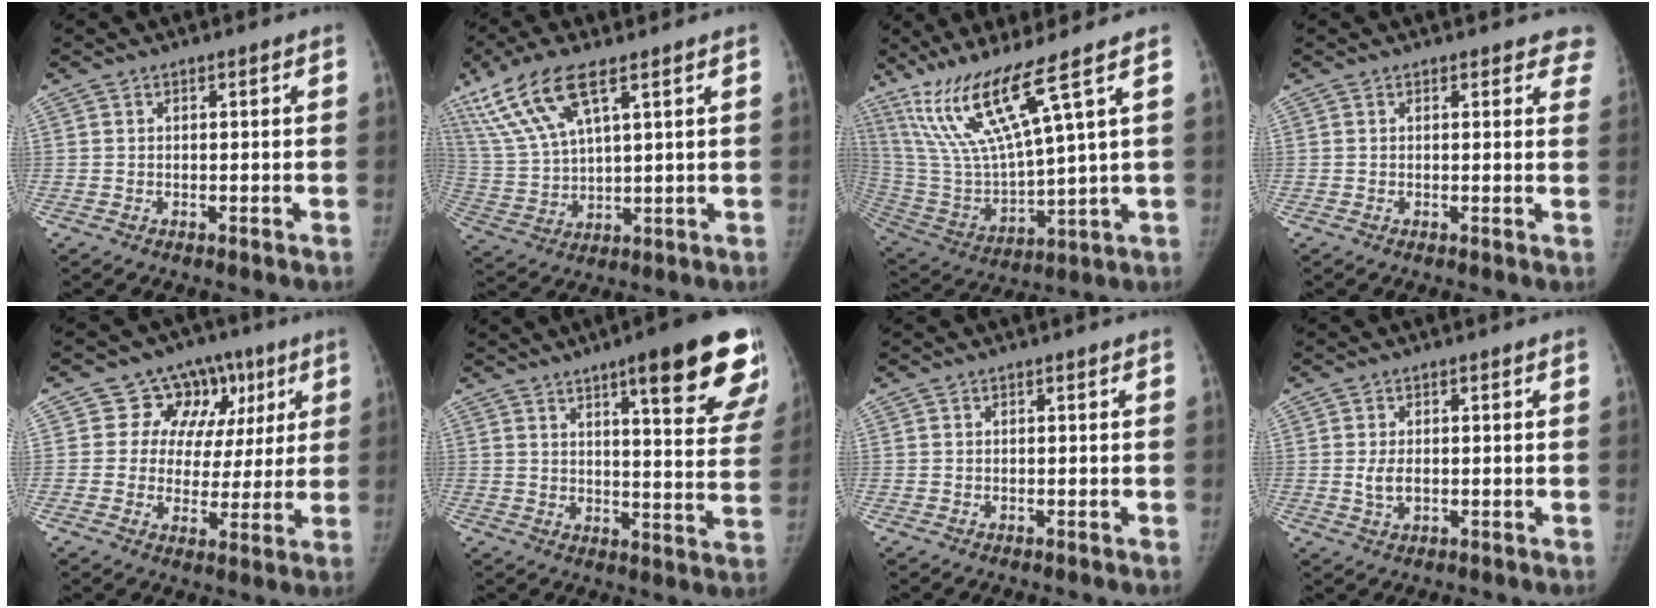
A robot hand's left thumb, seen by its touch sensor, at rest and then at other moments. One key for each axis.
{"total": 13.2, "fx": 7.5, "fy": 4.2, "fz": 10.0, "tx": -0.220, "ty": -0.018, "tz": 0.154}
{"total": 16.5, "fx": 9.7, "fy": 0.8, "fz": 13.4, "tx": -0.271, "ty": -0.050, "tz": 0.199}
{"total": 4.2, "fx": 3.7, "fy": 1.9, "fz": 0.8, "tx": 0.031, "ty": -0.016, "tz": 0.018}
{"total": 12.0, "fx": 4.8, "fy": 10.2, "fz": 4.1, "tx": 0.007, "ty": 0.002, "tz": 0.063}
{"total": 22.2, "fx": 12.7, "fy": 4.9, "fz": 17.6, "tx": -0.205, "ty": -0.039, "tz": 0.156}
{"total": 0.0}
{"total": 3.0, "fx": -0.2, "fy": 1.7, "fz": 2.5, "tx": -0.047, "ty": 0.000, "tz": -0.002}